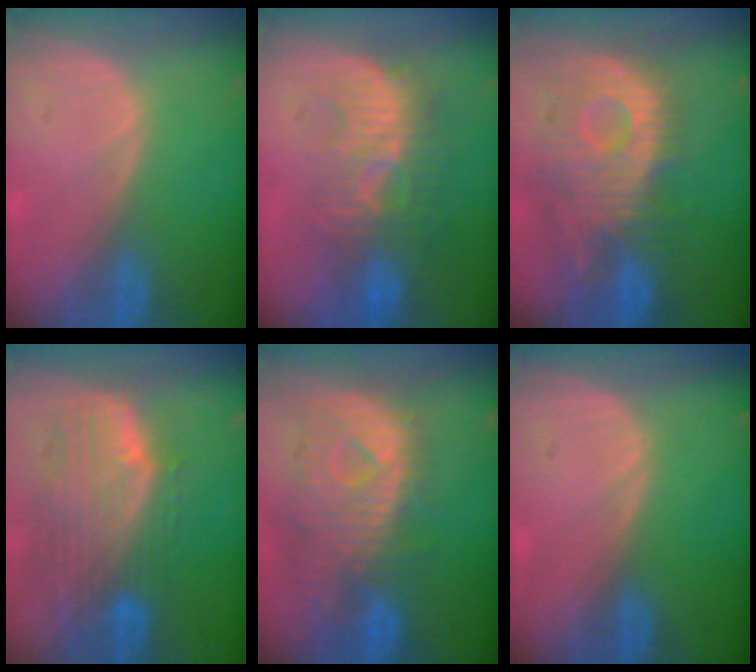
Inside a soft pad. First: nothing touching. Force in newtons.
{"total": 9.4, "press": 8.9, "slide": 2.9}
{"total": 11.6, "press": 10.5, "slide": 4.9}
{"total": 10.2, "press": 8.9, "slide": 5.0}
{"total": 10.8, "press": 9.6, "slide": 5.0}
{"total": 0.0}